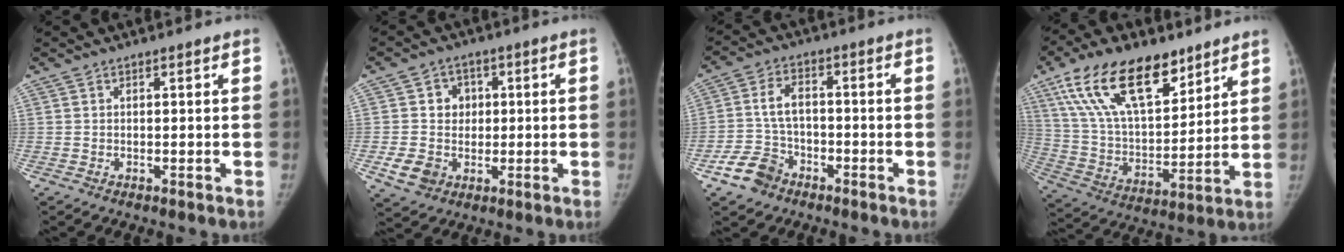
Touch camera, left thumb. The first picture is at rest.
{"total": 8.8, "force": [-0.1, 8.0, 3.6], "torque": [-0.023, 0.007, 0.004]}
{"total": 8.8, "force": [-4.7, 6.6, 3.4], "torque": [-0.050, 0.026, -0.087]}
{"total": 22.4, "force": [13.4, 10.7, 14.3], "torque": [-0.230, -0.038, 0.249]}